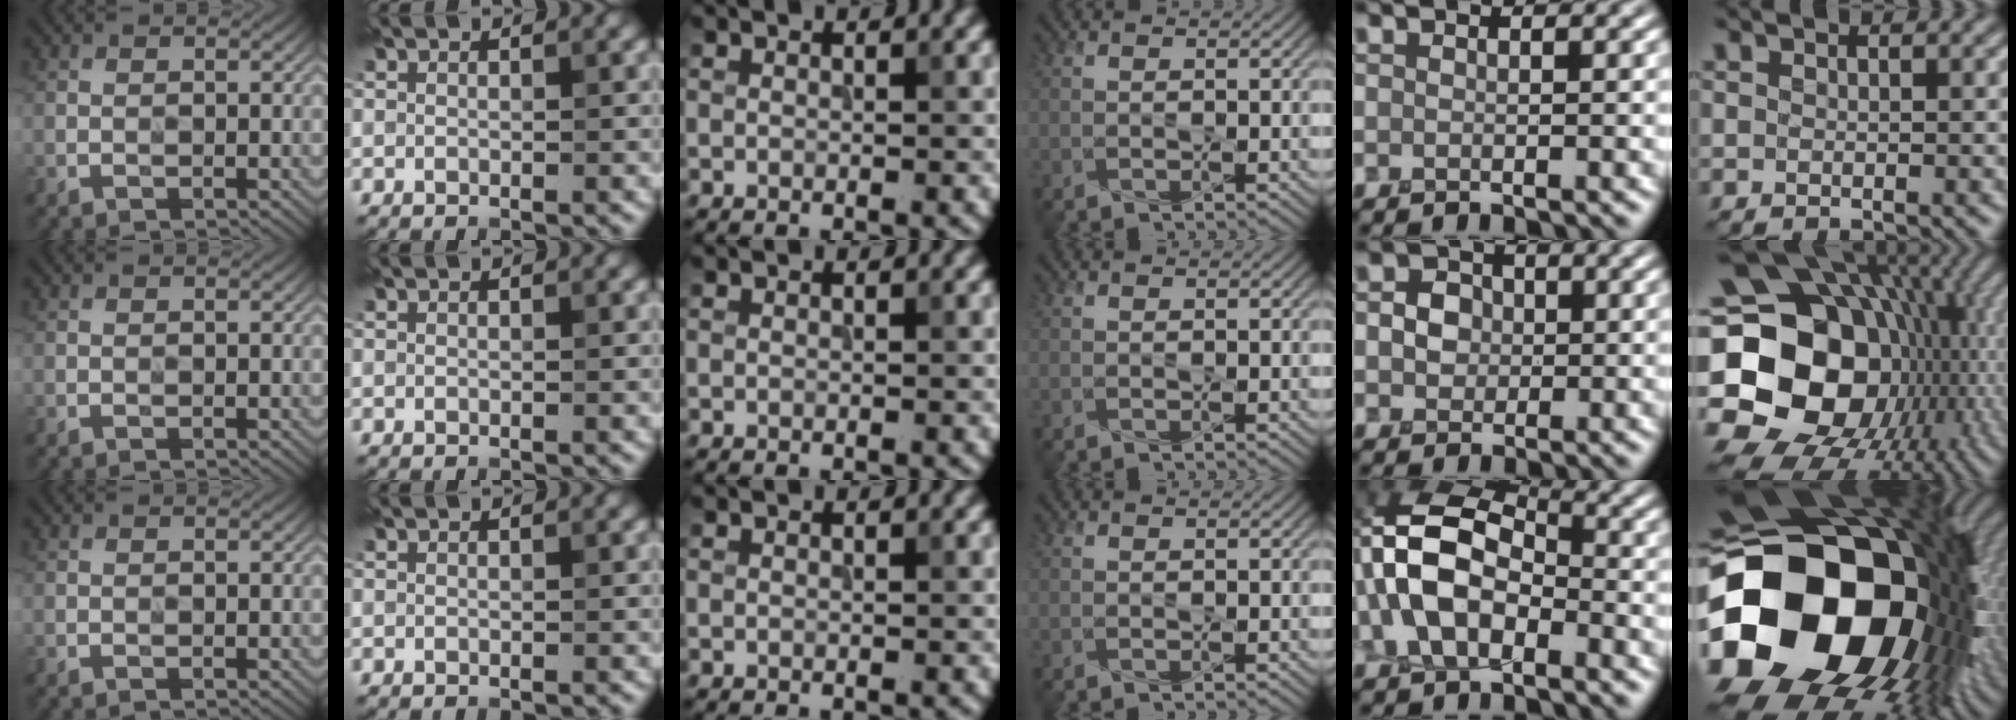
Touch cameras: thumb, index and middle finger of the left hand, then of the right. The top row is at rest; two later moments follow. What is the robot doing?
{"motion": "press", "object": "button"}